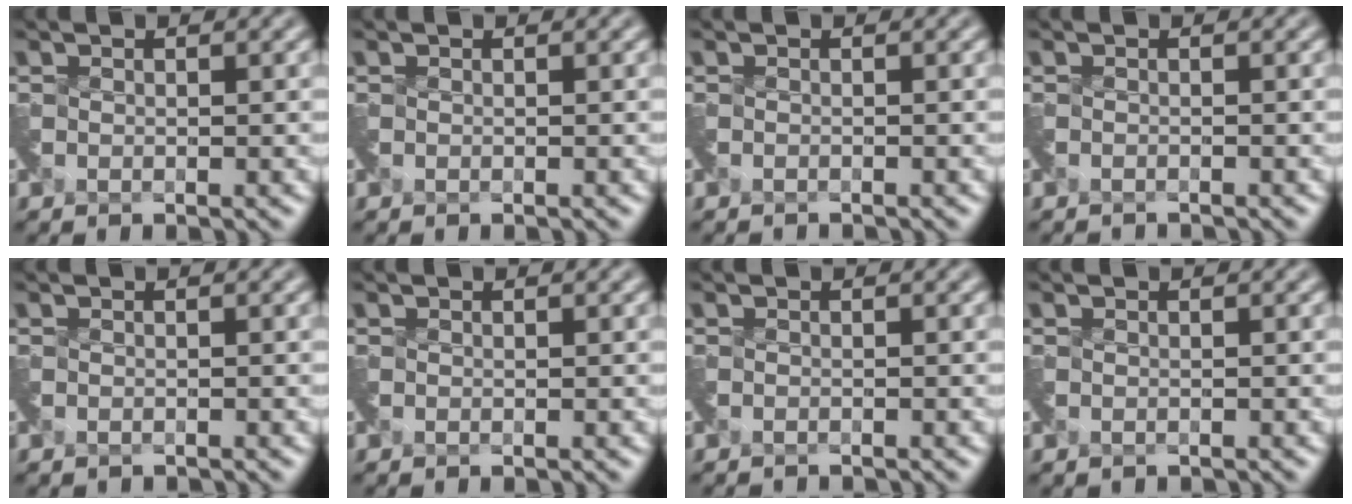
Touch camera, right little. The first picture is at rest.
{"total": 0.0}
{"total": 1.0, "force": [-1.0, -0.1, -0.2], "torque": [0.003, -0.013, -0.024]}
{"total": 1.3, "force": [-1.3, -0.1, -0.3], "torque": [0.004, -0.014, -0.029]}
{"total": 0.7, "force": [-0.7, 0.3, 0.1], "torque": [-0.003, -0.010, -0.019]}
{"total": 0.0}
{"total": 1.0, "force": [-1.0, -0.1, -0.3], "torque": [0.004, -0.013, -0.024]}
{"total": 0.6, "force": [-0.4, 0.3, 0.2], "torque": [-0.006, -0.007, -0.012]}